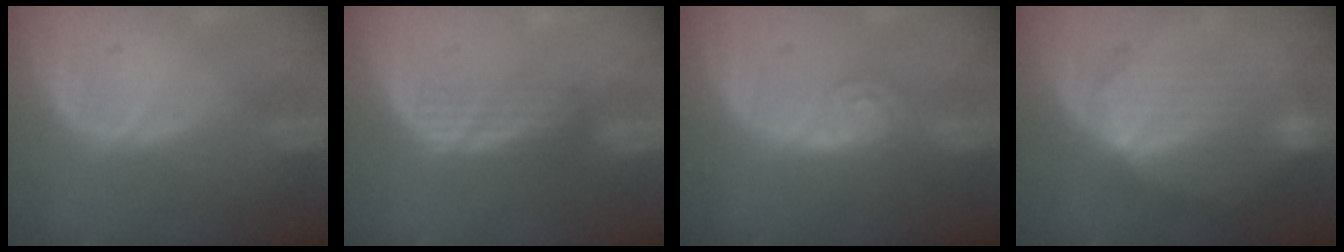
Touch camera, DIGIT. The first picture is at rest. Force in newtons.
{"total": 3.0, "press": 2.5, "slide": 1.7}
{"total": 4.9, "press": 4.2, "slide": 2.5}
{"total": 7.9, "press": 7.9, "slide": 0.2}